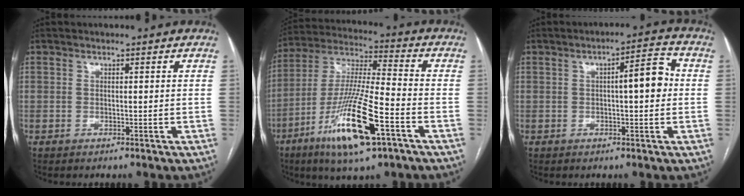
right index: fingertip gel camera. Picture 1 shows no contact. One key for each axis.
{"total": 17.8, "fx": -8.4, "fy": 2.2, "fz": 15.6, "tx": -0.322, "ty": -0.027, "tz": -0.151}
{"total": 6.1, "fx": 0.4, "fy": 1.2, "fz": 5.9, "tx": -0.084, "ty": 0.019, "tz": 0.003}